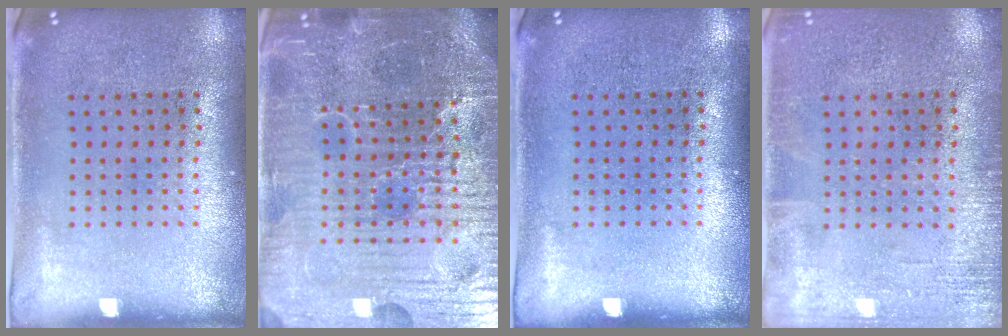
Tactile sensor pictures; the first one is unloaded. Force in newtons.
{"total": 6.6, "press": 6.0, "slide": 2.8}
{"total": 0.0}
{"total": 1.9, "press": 1.9, "slide": 0.2}